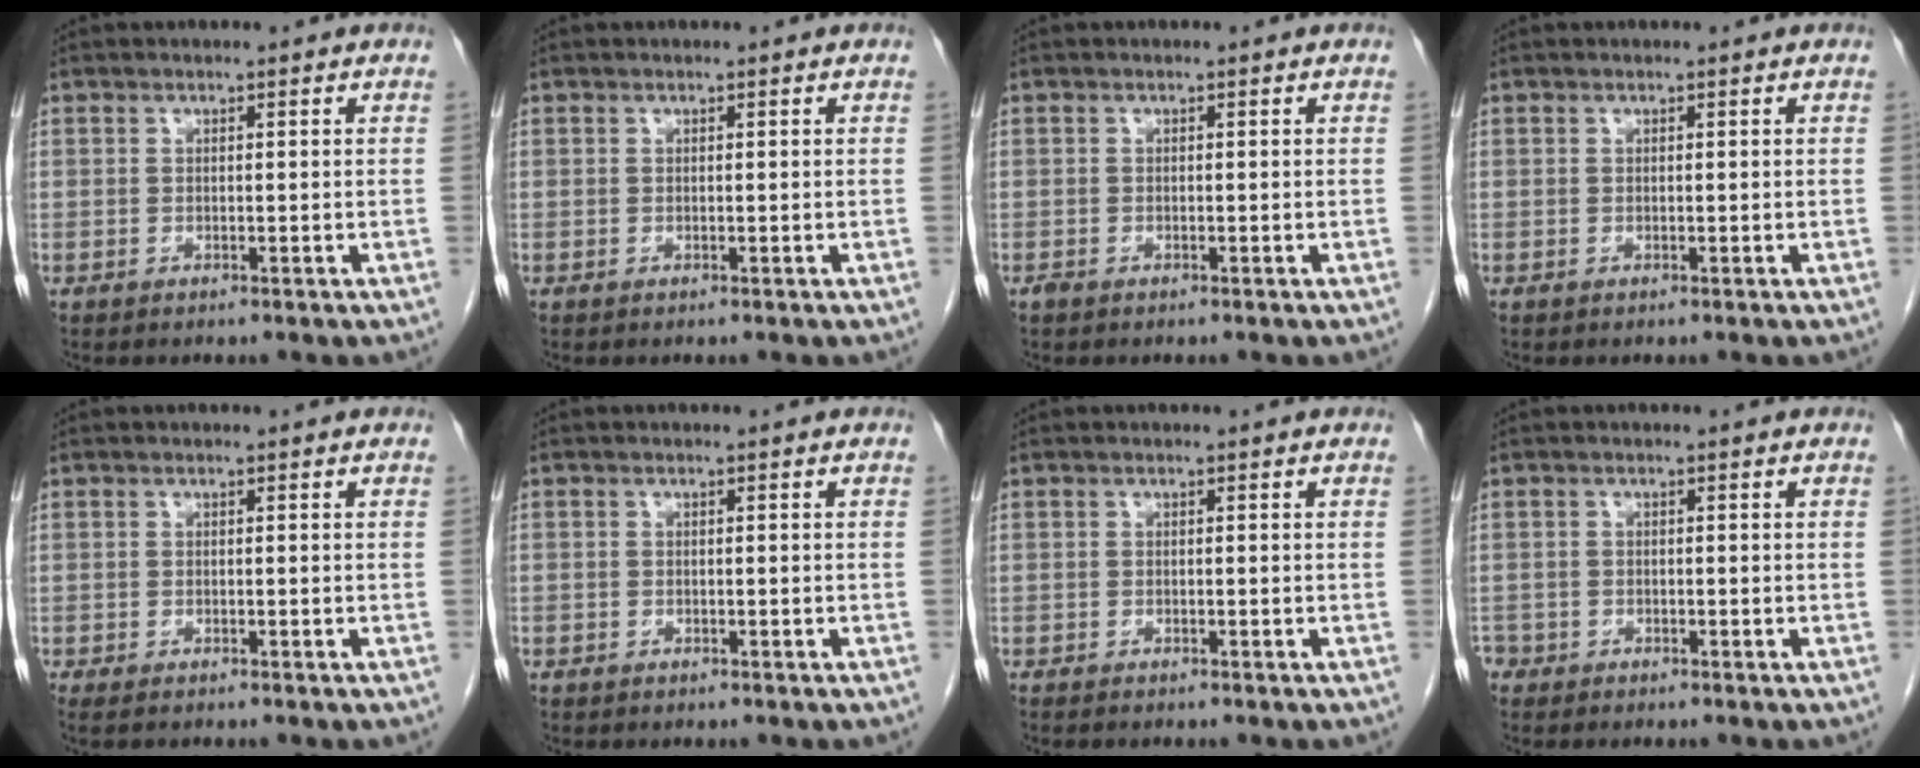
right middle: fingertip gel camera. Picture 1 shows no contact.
{"total": 0.0}
{"total": 0.6, "force": [-0.5, 0.3, 0.2], "torque": [-0.009, 0.000, -0.009]}
{"total": 0.0}
{"total": 3.8, "force": [-3.2, 0.7, 1.9], "torque": [-0.024, -0.009, -0.042]}
{"total": 1.2, "force": [-0.9, 0.7, 0.2], "torque": [-0.007, 0.002, -0.014]}
{"total": 2.7, "force": [-2.3, 0.5, 1.2], "torque": [-0.020, -0.005, -0.027]}
{"total": 2.8, "force": [-2.5, 1.3, 0.3], "torque": [-0.007, 0.000, -0.044]}